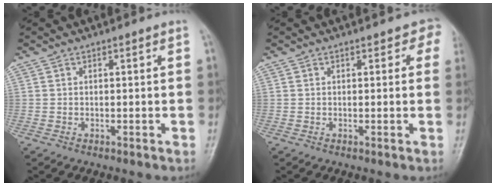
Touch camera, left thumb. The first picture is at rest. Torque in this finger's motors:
{"motor_torque": [0.08, 0.32, 0.01, -0.07, 0.00]}